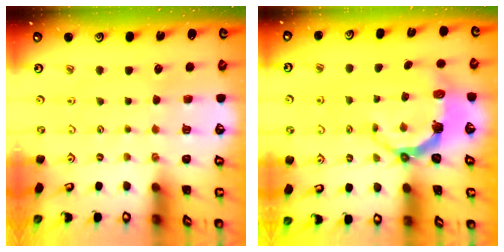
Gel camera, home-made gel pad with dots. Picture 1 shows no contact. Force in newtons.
{"total": 7.7, "press": 5.9, "slide": 5.0}